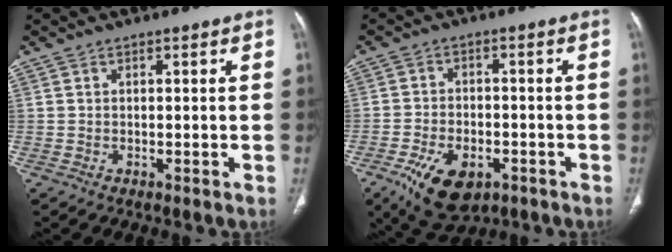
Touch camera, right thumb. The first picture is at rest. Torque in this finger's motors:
{"motor_torque": [0.07, 0.23, 0.03, 0.26, 0.07]}